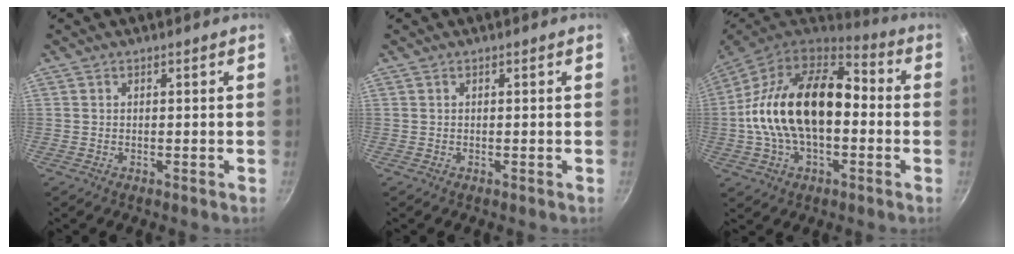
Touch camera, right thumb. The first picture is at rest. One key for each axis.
{"total": 0.0}
{"total": 23.2, "fx": -0.9, "fy": 13.9, "fz": 18.6, "tx": -0.315, "ty": 0.046, "tz": -0.026}